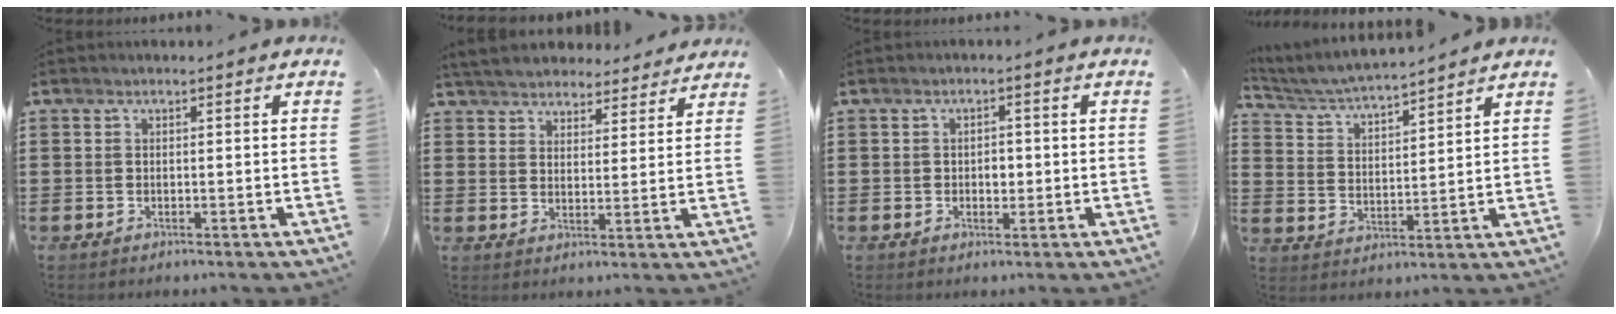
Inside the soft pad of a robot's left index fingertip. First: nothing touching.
{"total": 4.7, "force": [4.6, 0.9, 0.4], "torque": [-0.029, -0.018, 0.083]}
{"total": 1.5, "force": [-0.2, 1.2, 0.9], "torque": [-0.011, 0.004, -0.007]}
{"total": 4.4, "force": [4.3, 0.0, 0.9], "torque": [-0.040, -0.030, 0.070]}